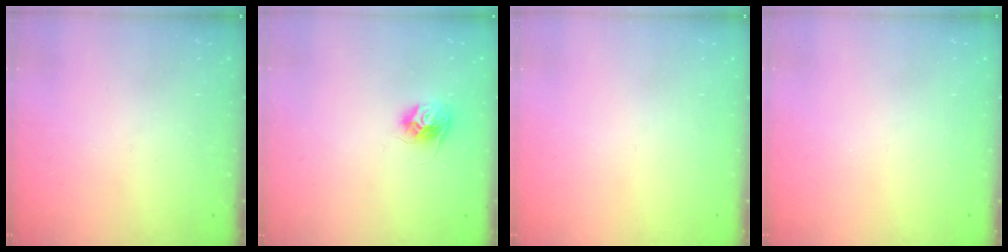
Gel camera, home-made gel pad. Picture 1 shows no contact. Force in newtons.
{"total": 10.0, "press": 10.0, "slide": 0.6}
{"total": 0.0}
{"total": 0.0}